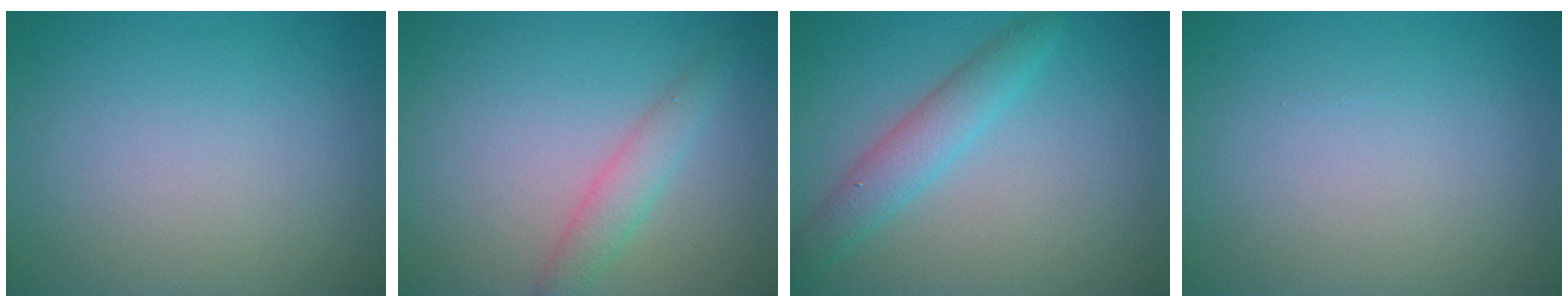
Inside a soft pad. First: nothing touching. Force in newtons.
{"total": 2.3, "press": 2.3, "slide": 0.1}
{"total": 3.2, "press": 3.2, "slide": 0.0}
{"total": 0.0}